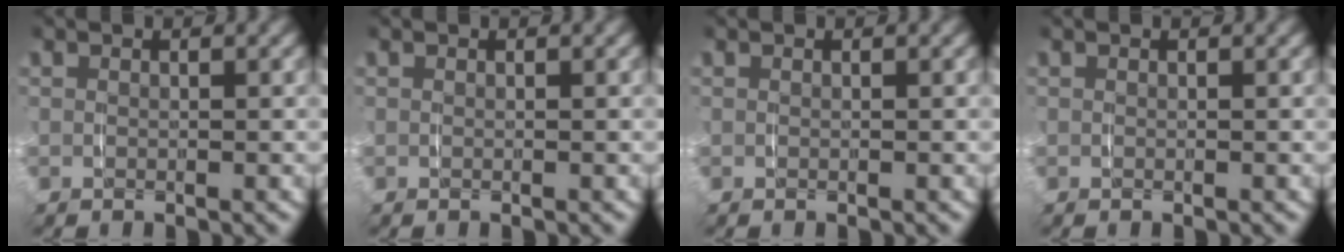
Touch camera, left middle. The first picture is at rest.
{"total": 0.0}
{"total": 0.0}
{"total": 0.0}